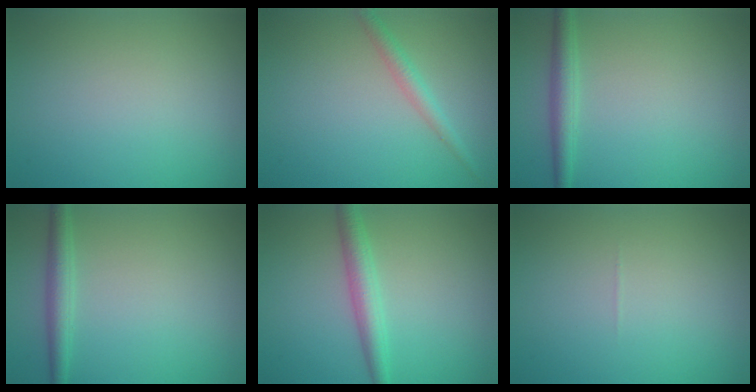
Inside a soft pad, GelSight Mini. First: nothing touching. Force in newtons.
{"total": 1.8, "press": 1.8, "slide": 0.1}
{"total": 2.2, "press": 2.2, "slide": 0.0}
{"total": 2.2, "press": 2.2, "slide": 0.0}
{"total": 2.9, "press": 2.9, "slide": 0.1}
{"total": 0.0}